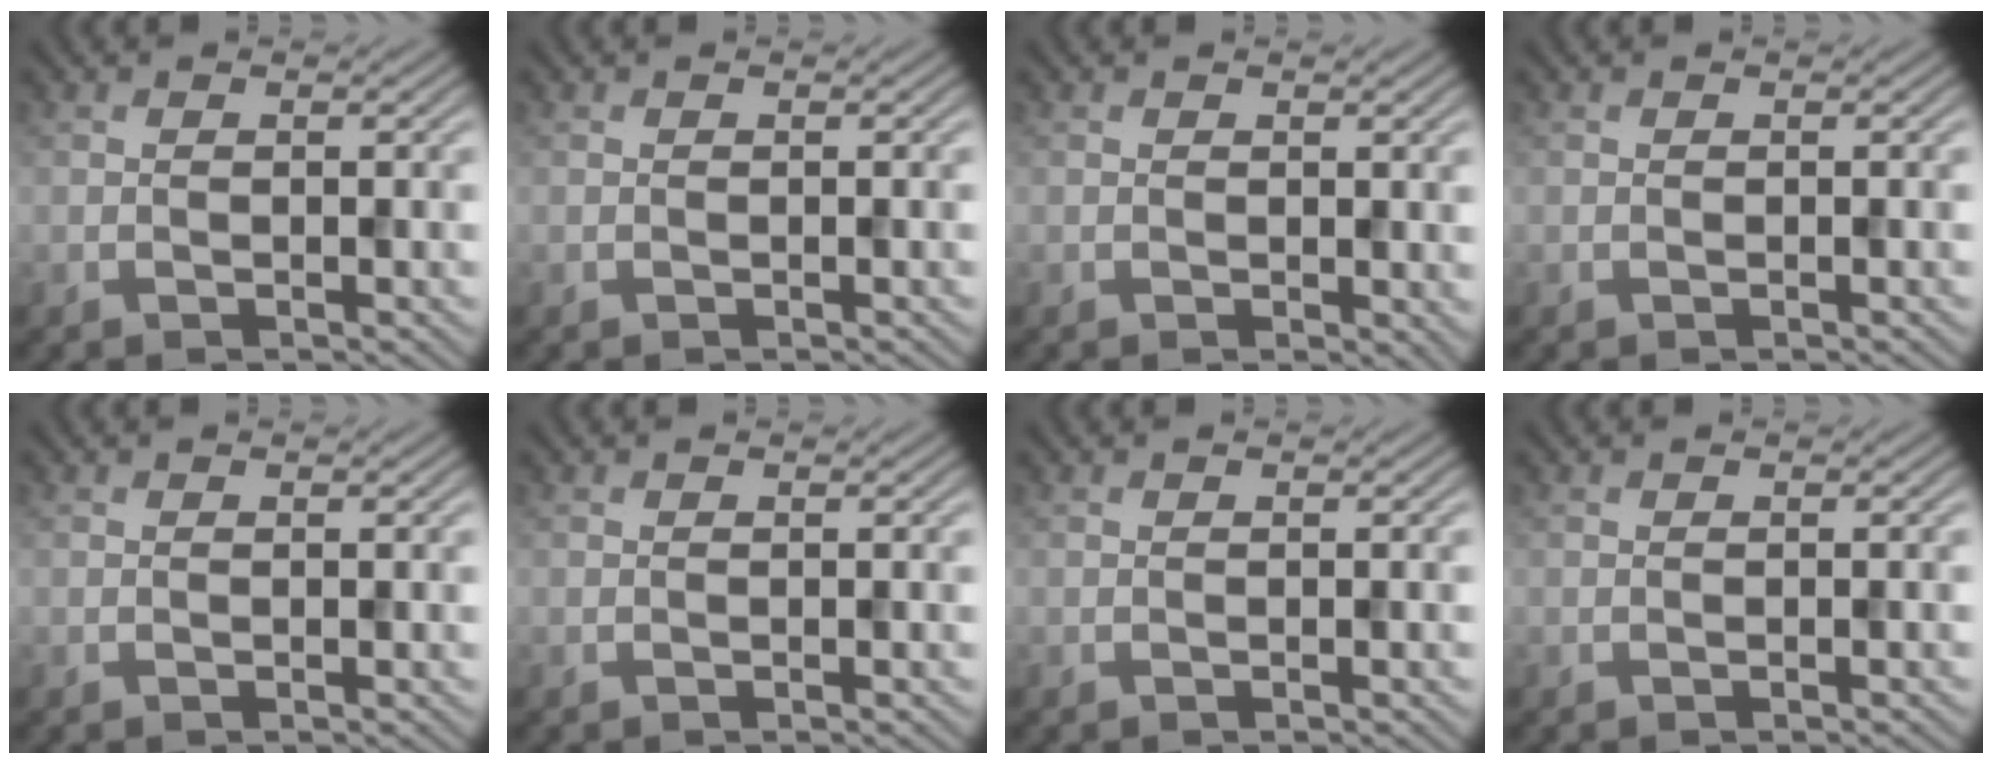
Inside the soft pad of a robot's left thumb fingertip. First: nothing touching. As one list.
[{"total": 0.0}, {"total": 1.4, "force": [0.1, 0.9, 1.1], "torque": [-0.013, -0.006, 0.003]}, {"total": 0.0}, {"total": 0.0}, {"total": 0.0}, {"total": 0.0}, {"total": 0.0}]